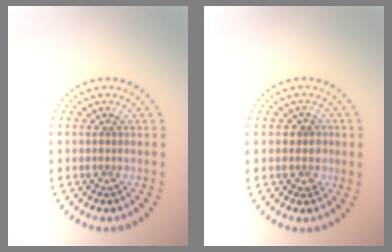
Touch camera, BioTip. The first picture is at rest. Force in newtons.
{"total": 1.6, "press": 1.4, "slide": 0.7}